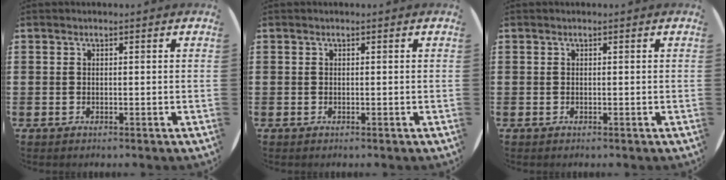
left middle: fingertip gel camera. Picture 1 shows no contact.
{"total": 0.0}
{"total": 0.0}